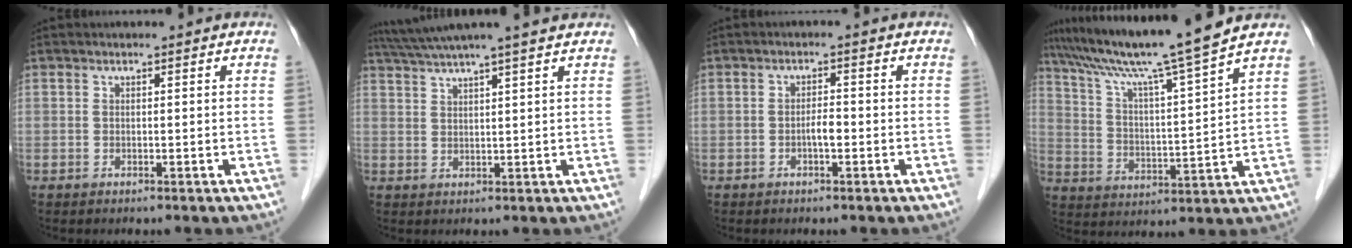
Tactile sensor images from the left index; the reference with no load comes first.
{"total": 9.3, "force": [8.0, -1.3, 4.7], "torque": [-0.083, 0.026, 0.116]}
{"total": 2.0, "force": [-1.0, 0.4, 1.6], "torque": [-0.027, 0.000, -0.017]}
{"total": 14.2, "force": [12.0, -2.6, 7.2], "torque": [-0.127, -0.013, 0.199]}